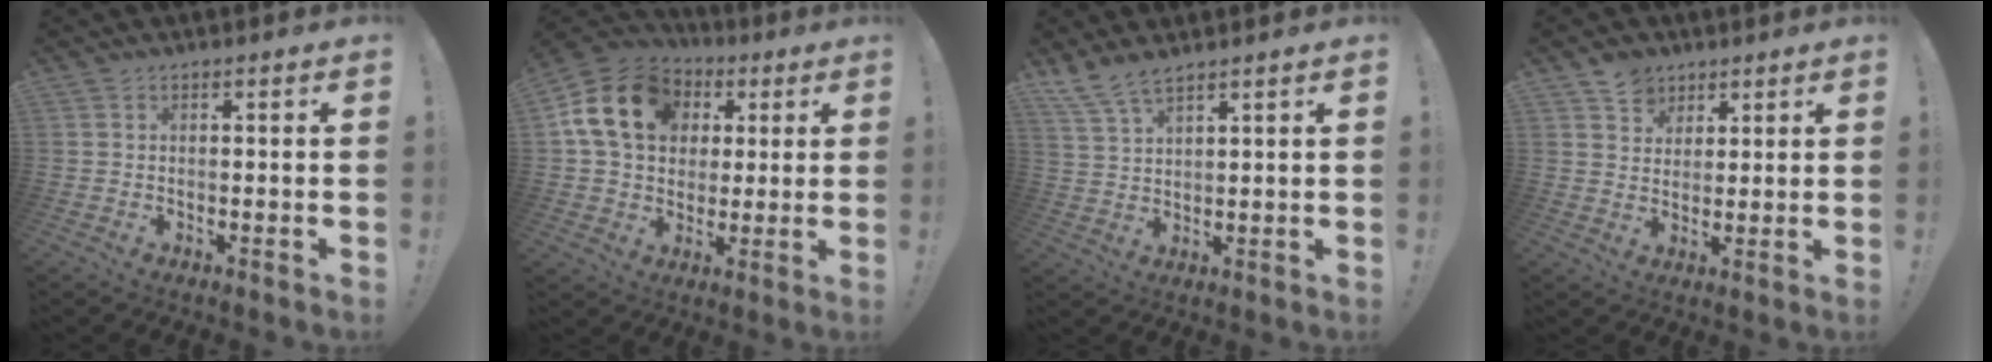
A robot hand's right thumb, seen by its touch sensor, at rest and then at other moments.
{"total": 18.1, "force": [5.1, 13.9, 10.5], "torque": [-0.182, 0.001, 0.097]}
{"total": 6.2, "force": [5.3, 1.4, 3.0], "torque": [-0.076, -0.021, 0.103]}
{"total": 6.0, "force": [4.1, 4.4, 0.8], "torque": [-0.001, -0.029, 0.076]}